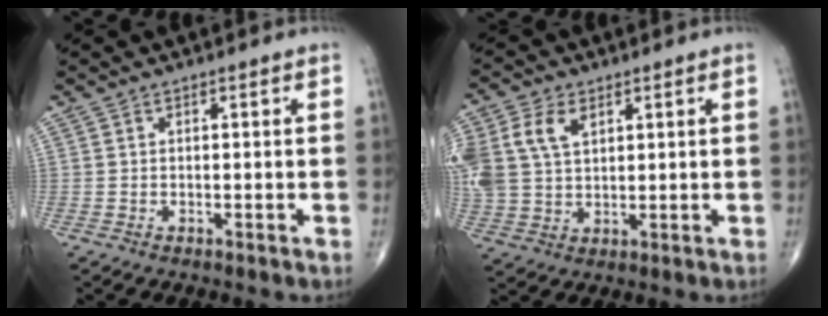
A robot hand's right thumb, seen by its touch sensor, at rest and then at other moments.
{"total": 12.5, "force": [4.3, 8.4, 8.2], "torque": [-0.198, 0.001, 0.087]}